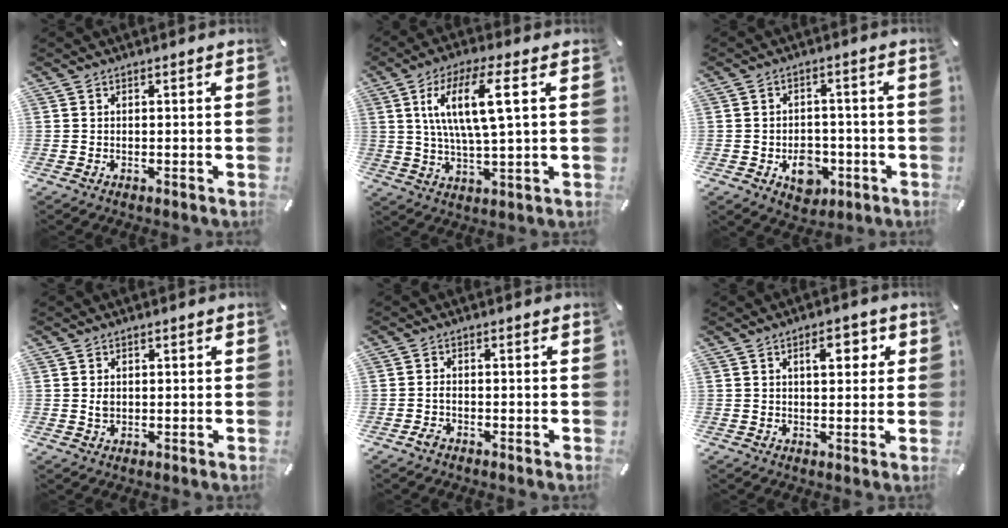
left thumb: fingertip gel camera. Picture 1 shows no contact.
{"total": 12.2, "force": [3.5, 2.9, 11.4], "torque": [-0.240, 0.002, 0.052]}
{"total": 7.8, "force": [-2.6, 6.1, 4.1], "torque": [-0.046, 0.014, -0.040]}
{"total": 1.5, "force": [0.4, 1.3, 0.7], "torque": [-0.007, -0.001, 0.005]}
{"total": 1.4, "force": [-1.0, 0.7, 0.7], "torque": [-0.017, 0.003, -0.018]}
{"total": 5.7, "force": [2.1, 2.8, 4.5], "torque": [-0.056, -0.006, 0.024]}